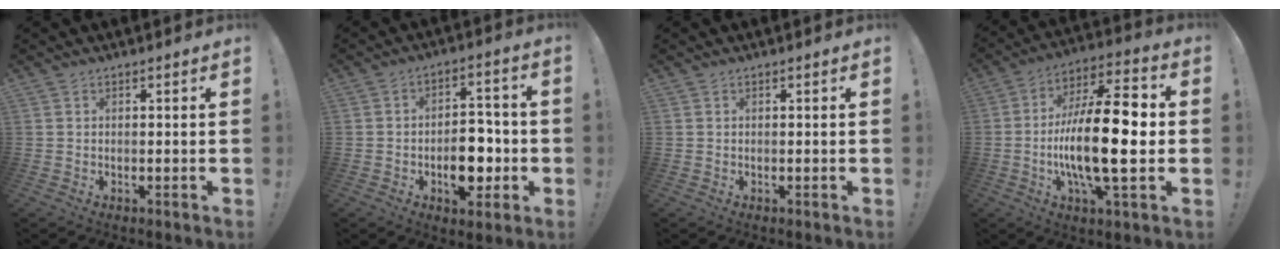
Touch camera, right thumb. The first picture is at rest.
{"total": 11.7, "force": [-3.4, 7.2, 8.6], "torque": [-0.130, 0.025, -0.050]}
{"total": 0.0}
{"total": 21.8, "force": [-2.5, 6.5, 20.7], "torque": [-0.378, -0.001, -0.044]}